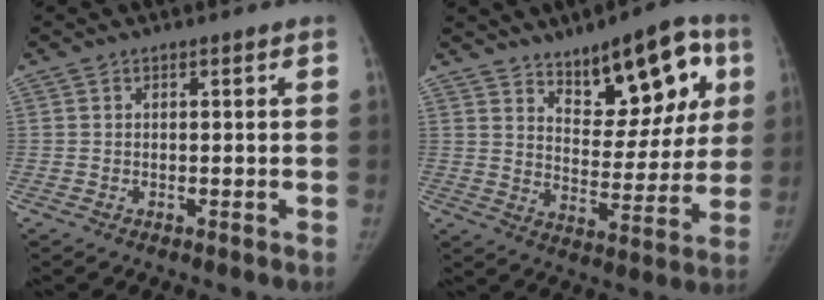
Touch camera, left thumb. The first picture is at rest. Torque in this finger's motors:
{"motor_torque": [0.32, 0.81, 0.21, 0.12, 0.05]}